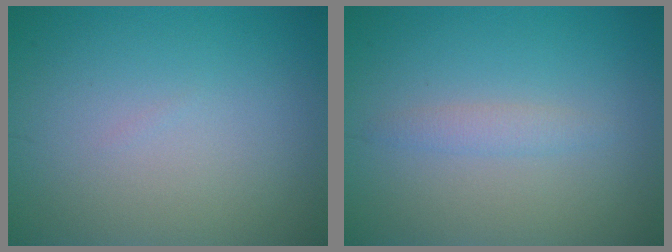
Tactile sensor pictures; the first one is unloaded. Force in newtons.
{"total": 1.3, "press": 1.3, "slide": 0.2}